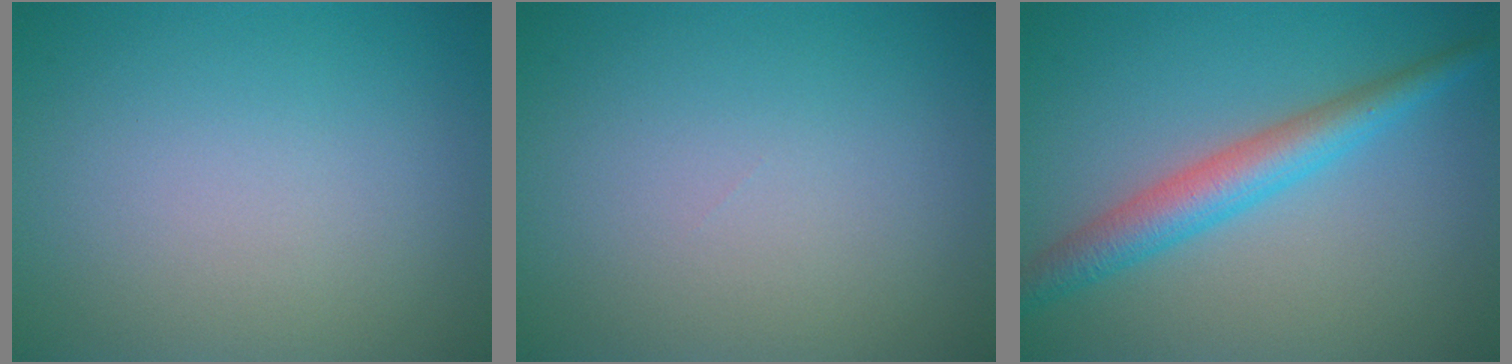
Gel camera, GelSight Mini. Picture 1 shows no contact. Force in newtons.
{"total": 0.0}
{"total": 4.3, "press": 4.3, "slide": 0.0}